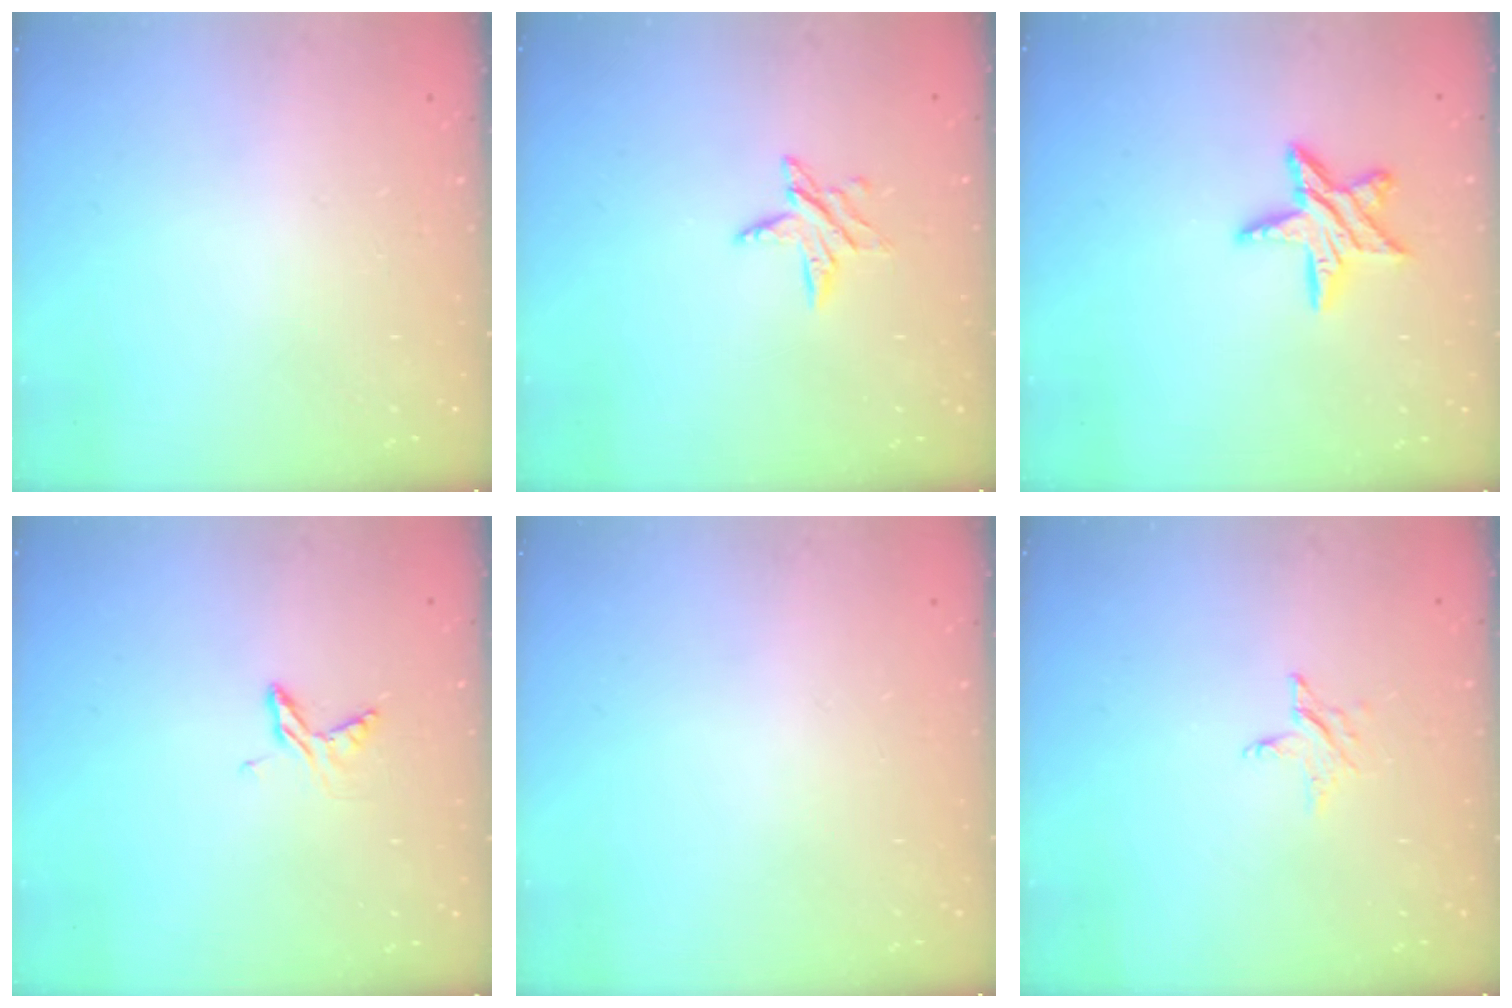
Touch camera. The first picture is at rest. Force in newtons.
{"total": 6.7, "press": 6.6, "slide": 0.7}
{"total": 11.2, "press": 11.2, "slide": 0.8}
{"total": 4.6, "press": 4.5, "slide": 0.4}
{"total": 0.0}
{"total": 2.9, "press": 2.9, "slide": 0.2}